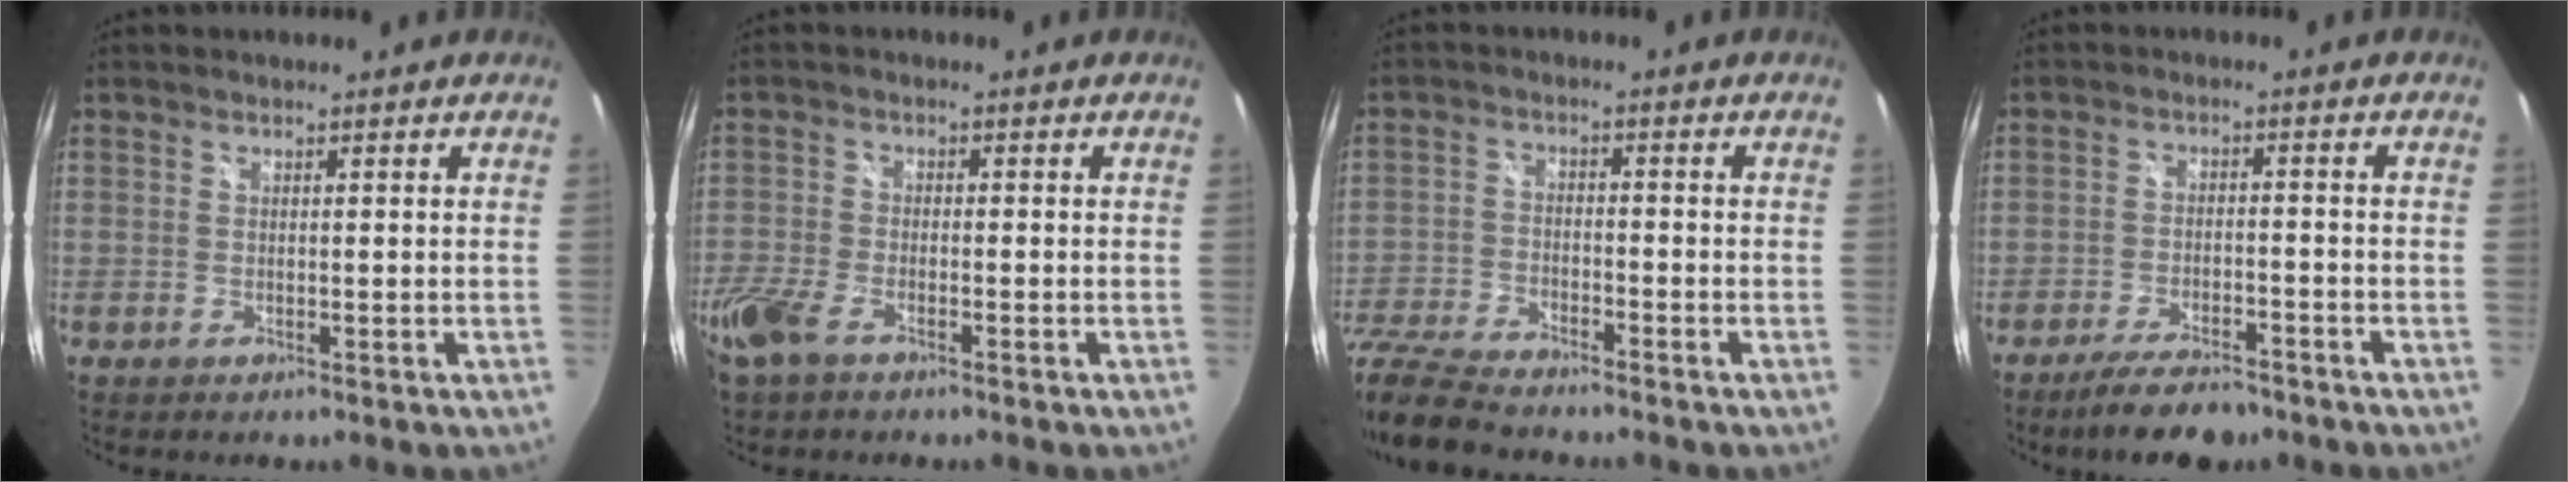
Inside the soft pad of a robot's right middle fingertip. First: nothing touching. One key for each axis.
{"total": 6.9, "fx": -4.6, "fy": 2.9, "fz": 4.2, "tx": -0.113, "ty": -0.014, "tz": -0.096}
{"total": 13.7, "fx": -11.6, "fy": 3.4, "fz": 6.4, "tx": -0.165, "ty": -0.030, "tz": -0.225}
{"total": 8.7, "fx": -7.2, "fy": 2.2, "fz": 4.4, "tx": -0.097, "ty": -0.015, "tz": -0.117}